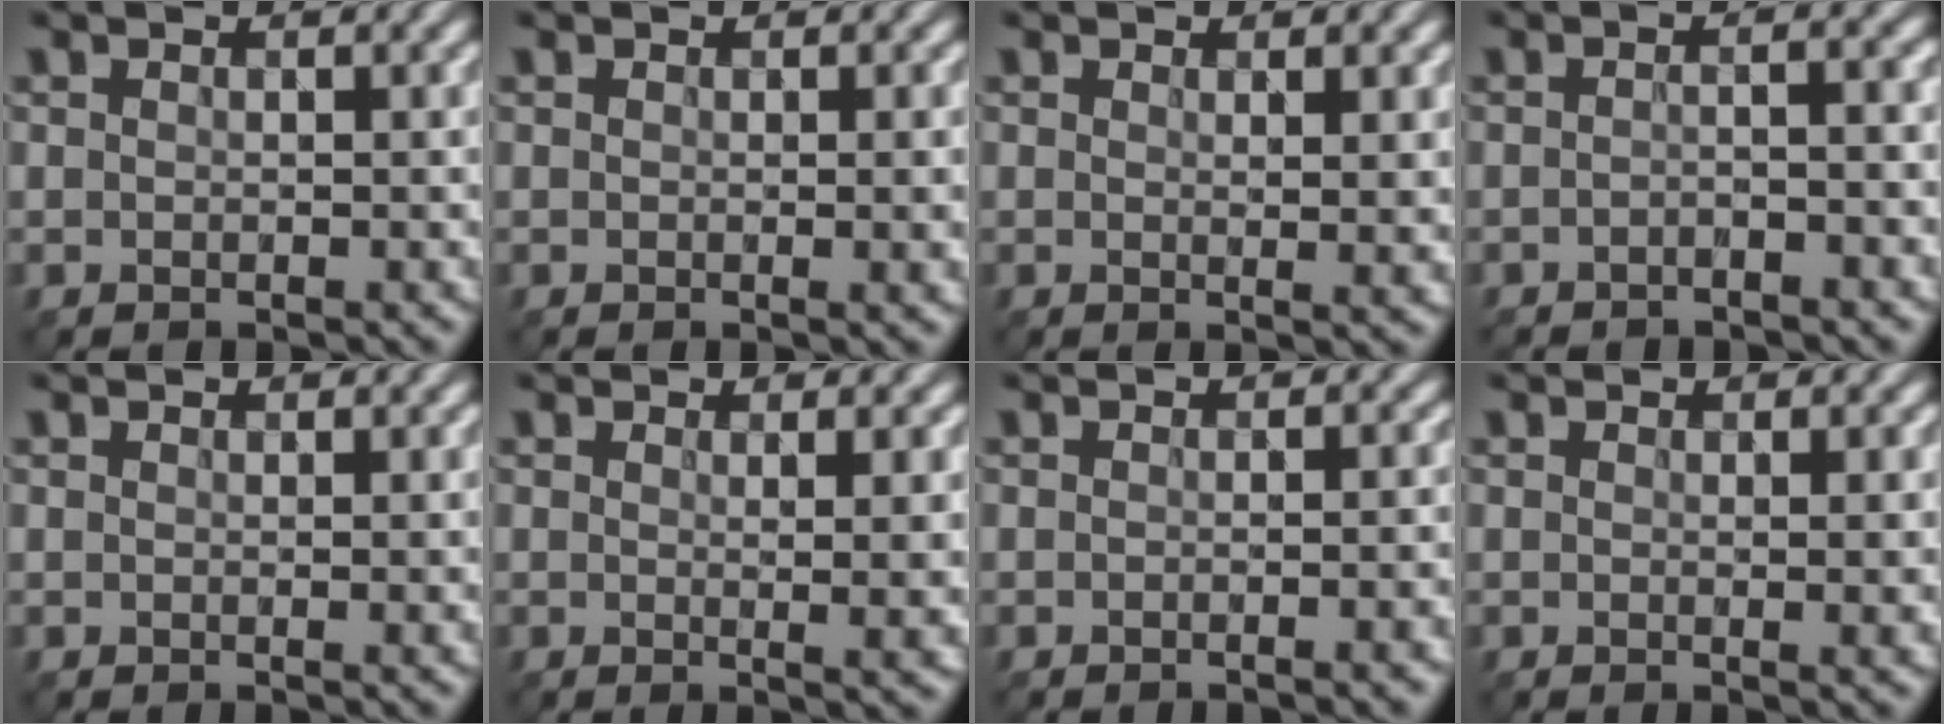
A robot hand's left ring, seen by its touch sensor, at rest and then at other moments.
{"total": 2.3, "force": [0.0, 0.7, 2.2], "torque": [-0.021, 0.000, -0.004]}
{"total": 2.5, "force": [0.6, 0.7, 2.4], "torque": [-0.028, -0.002, 0.006]}
{"total": 3.1, "force": [-1.2, 0.9, 2.7], "torque": [-0.026, 0.002, -0.031]}
{"total": 1.3, "force": [0.3, 0.4, 1.2], "torque": [-0.009, 0.002, 0.001]}
{"total": 4.5, "force": [0.6, 1.3, 4.3], "torque": [-0.047, 0.001, 0.007]}
{"total": 3.8, "force": [-1.0, 1.6, 3.3], "torque": [-0.004, 0.013, -0.028]}
{"total": 2.9, "force": [0.1, 0.8, 2.8], "torque": [-0.028, 0.000, -0.001]}